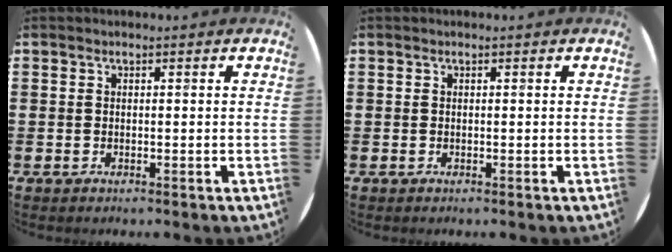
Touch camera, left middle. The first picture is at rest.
{"total": 0.0}